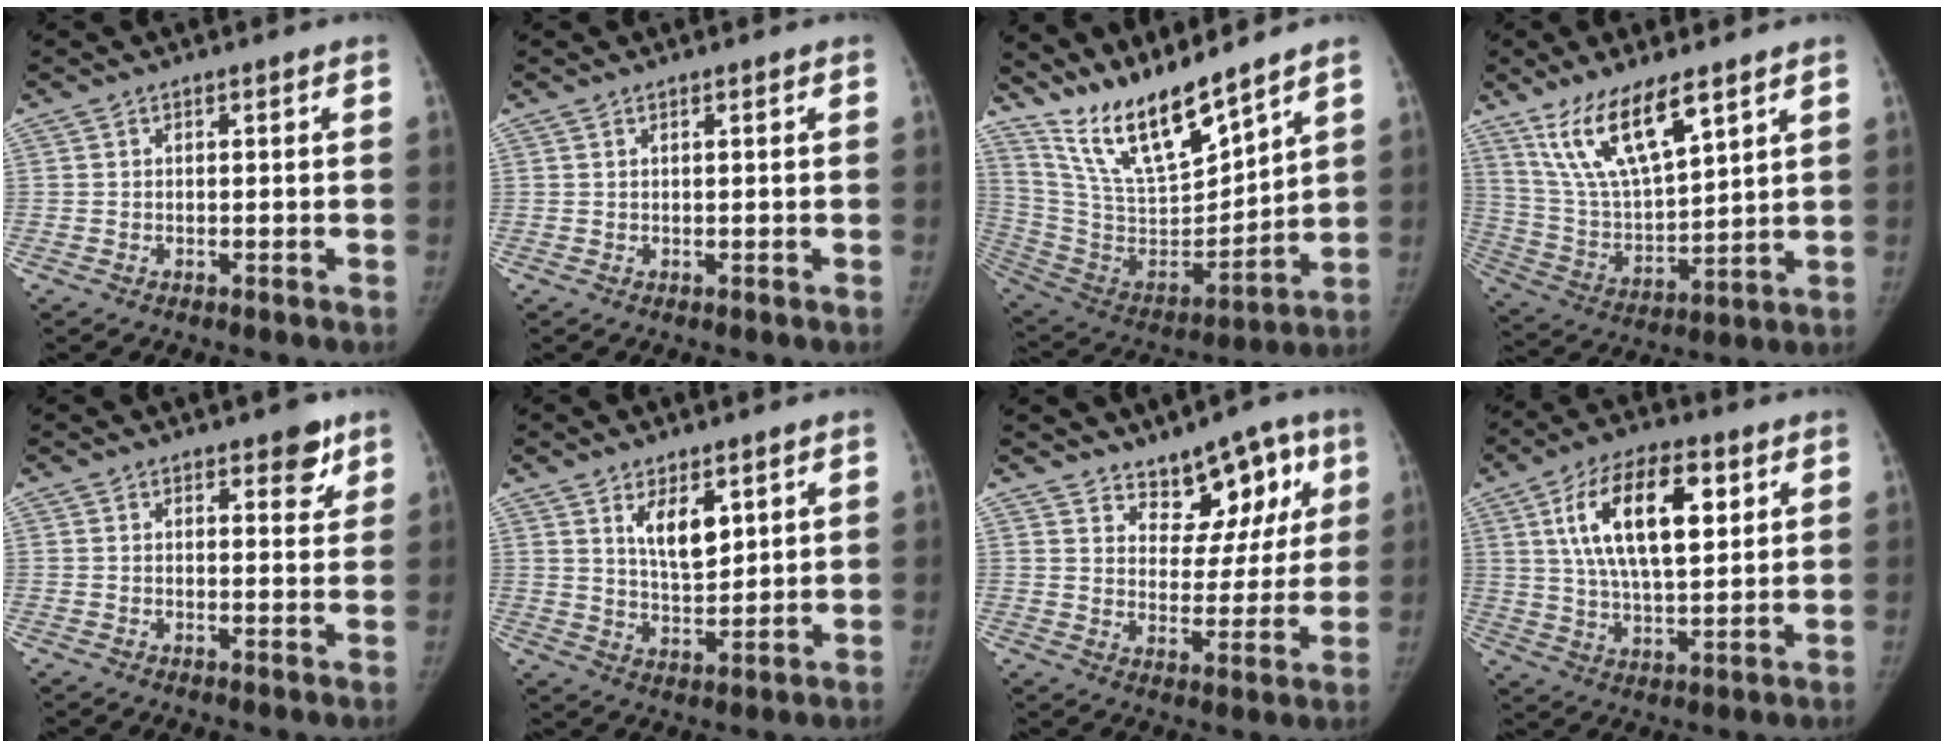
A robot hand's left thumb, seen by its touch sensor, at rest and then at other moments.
{"total": 0.0}
{"total": 17.5, "force": [14.6, 3.4, 9.0], "torque": [-0.137, -0.089, 0.290]}
{"total": 15.5, "force": [9.7, 4.9, 11.1], "torque": [-0.192, -0.044, 0.199]}
{"total": 4.5, "force": [2.9, 2.1, 2.8], "torque": [-0.010, -0.015, 0.034]}
{"total": 7.6, "force": [3.7, 3.5, 5.6], "torque": [-0.074, -0.034, 0.071]}
{"total": 10.9, "force": [6.7, 6.4, 5.7], "torque": [-0.023, -0.031, 0.100]}
{"total": 17.2, "force": [5.9, 7.8, 14.2], "torque": [-0.227, -0.008, 0.104]}